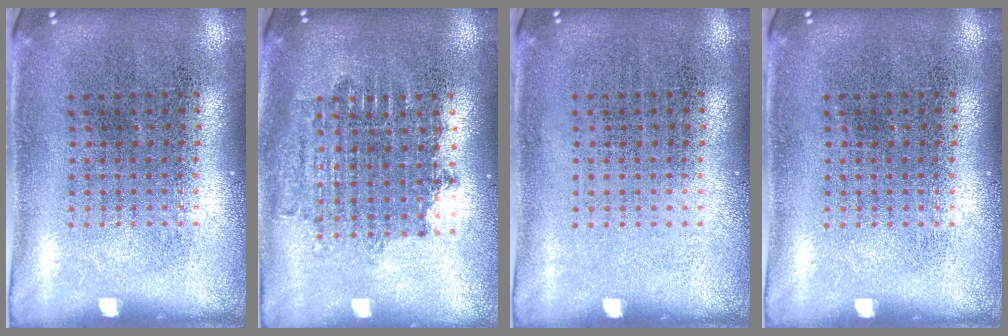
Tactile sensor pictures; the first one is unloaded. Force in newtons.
{"total": 1.6, "press": 1.3, "slide": 0.9}
{"total": 0.0}
{"total": 0.0}